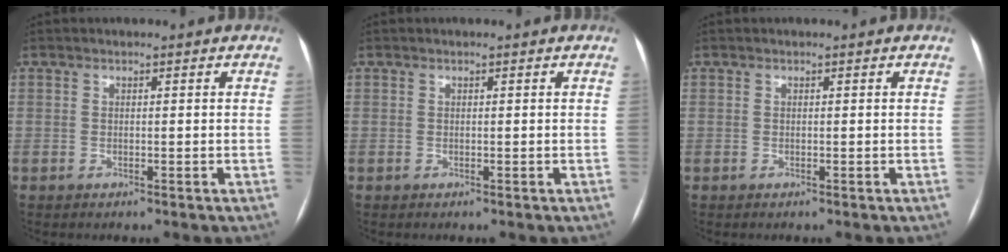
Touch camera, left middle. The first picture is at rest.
{"total": 0.0}
{"total": 0.0}